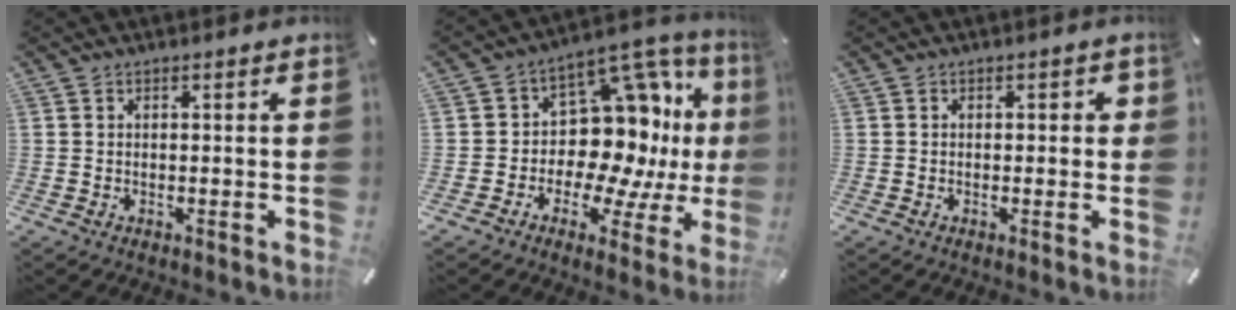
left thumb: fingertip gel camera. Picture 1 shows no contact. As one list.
[{"total": 16.1, "force": [3.0, 12.1, 10.1], "torque": [-0.135, -0.052, 0.063]}, {"total": 1.4, "force": [-0.3, 0.8, 1.0], "torque": [-0.020, 0.005, -0.008]}]